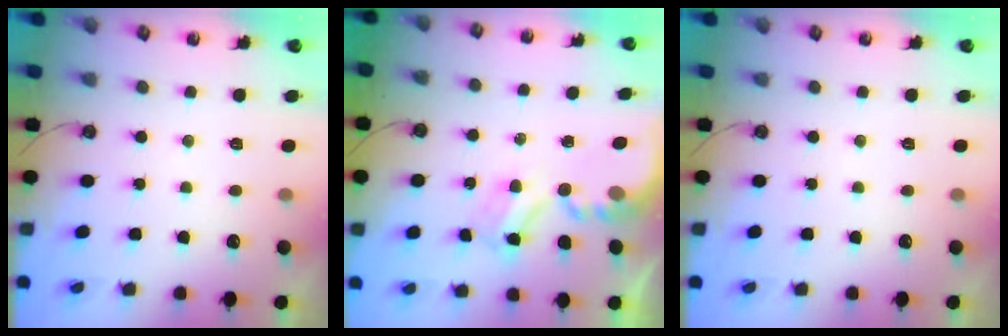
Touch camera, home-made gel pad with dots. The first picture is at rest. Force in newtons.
{"total": 3.7, "press": 3.7, "slide": 0.2}
{"total": 0.0}